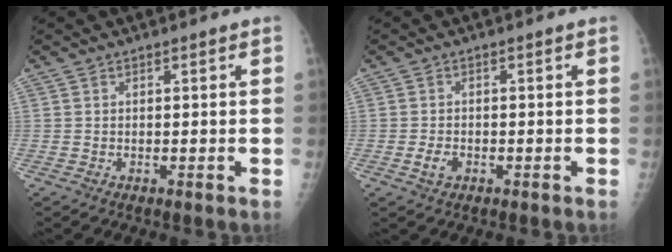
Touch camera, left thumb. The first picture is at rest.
{"total": 2.4, "force": [-1.2, 1.6, 1.3], "torque": [-0.024, 0.002, -0.019]}